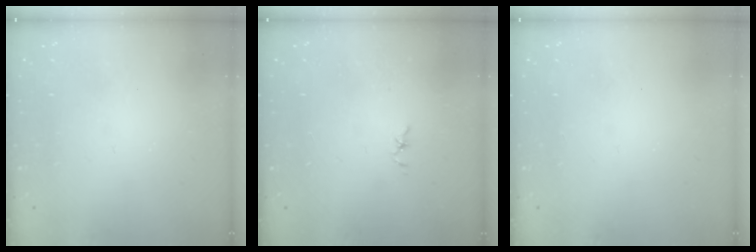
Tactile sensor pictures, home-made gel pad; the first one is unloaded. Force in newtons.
{"total": 1.2, "press": 1.1, "slide": 0.2}
{"total": 0.0}